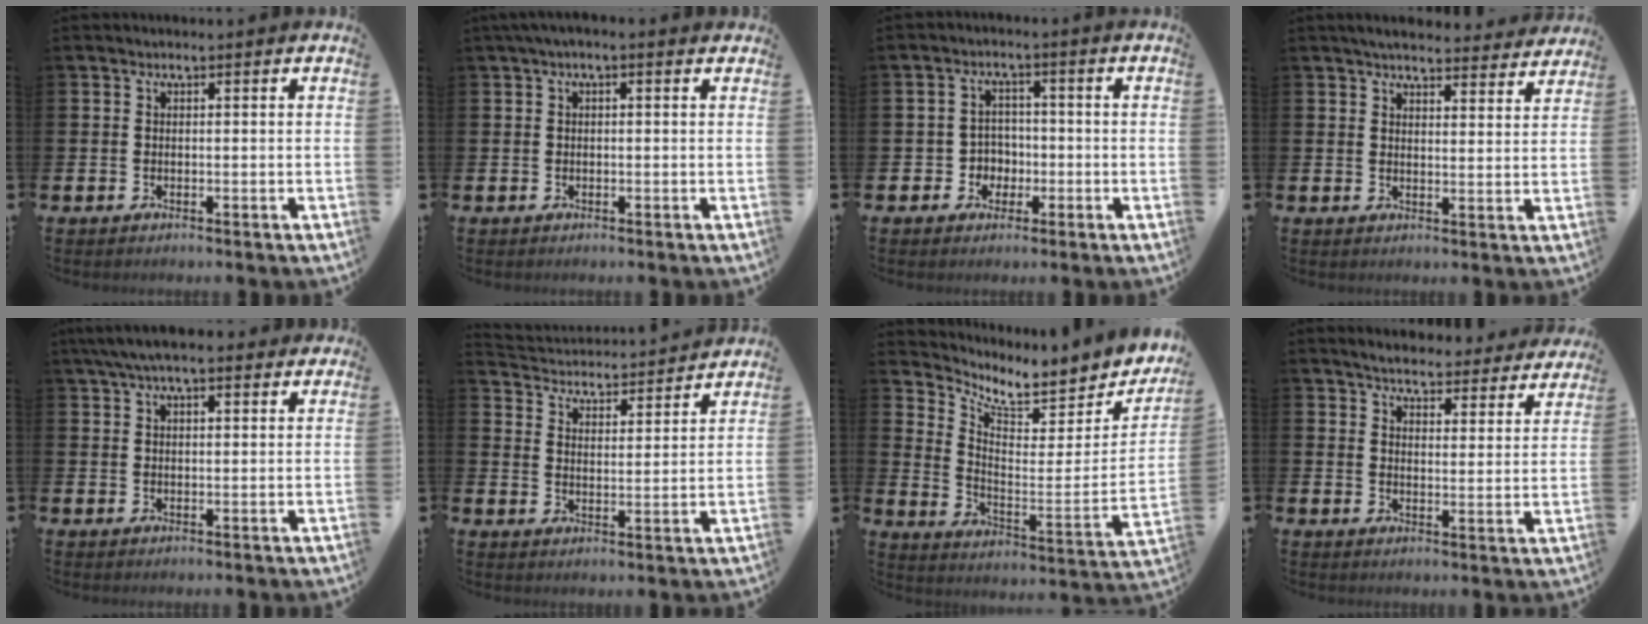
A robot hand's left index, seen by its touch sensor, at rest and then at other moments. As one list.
[{"total": 1.0, "force": [0.1, 0.2, 0.9], "torque": [-0.014, 0.001, 0.000]}, {"total": 3.2, "force": [-0.9, 3.0, 0.4], "torque": [-0.018, 0.003, -0.025]}, {"total": 4.6, "force": [4.4, 0.7, 1.0], "torque": [-0.017, -0.024, 0.076]}, {"total": 5.4, "force": [4.4, 1.4, 2.7], "torque": [-0.059, -0.003, 0.081]}, {"total": 3.9, "force": [3.8, 0.8, 0.0], "torque": [-0.024, -0.040, 0.059]}, {"total": 6.4, "force": [5.5, 2.3, 2.3], "torque": [-0.052, -0.057, 0.087]}, {"total": 4.6, "force": [4.6, 0.6, 0.5], "torque": [-0.025, -0.035, 0.076]}]